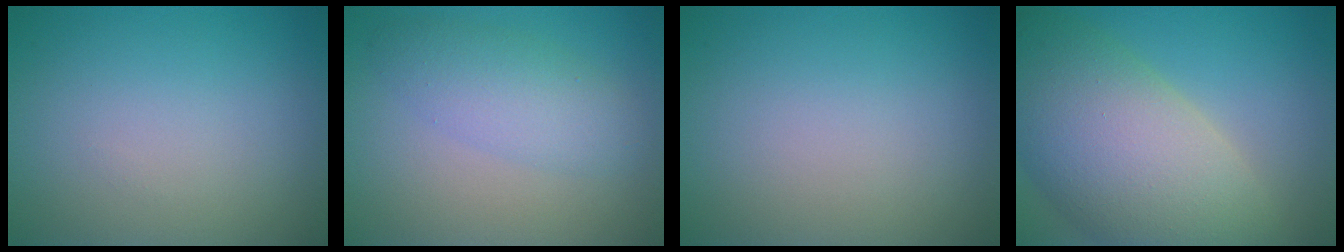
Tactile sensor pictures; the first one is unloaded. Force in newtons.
{"total": 3.5, "press": 3.5, "slide": 0.1}
{"total": 0.0}
{"total": 12.6, "press": 12.5, "slide": 1.0}